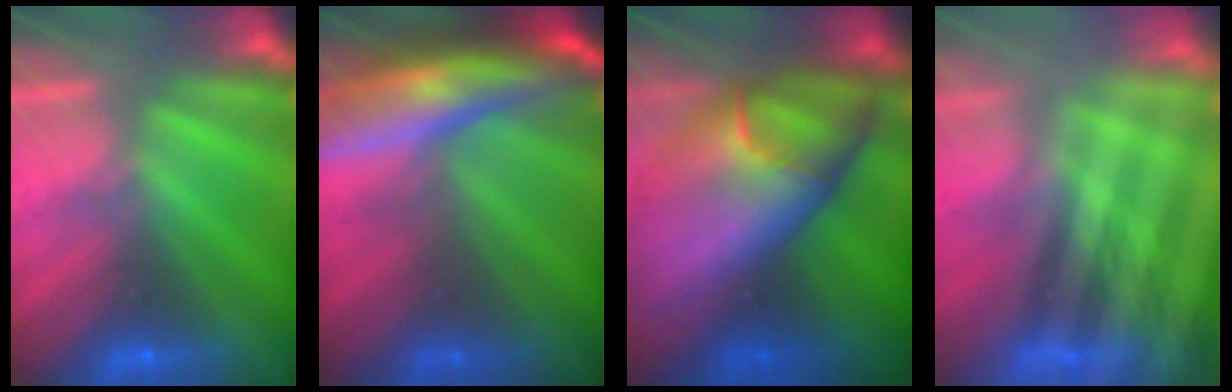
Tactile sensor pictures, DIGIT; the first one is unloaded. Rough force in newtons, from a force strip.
{"total": 7.8}
{"total": 8.0}
{"total": 5.6}